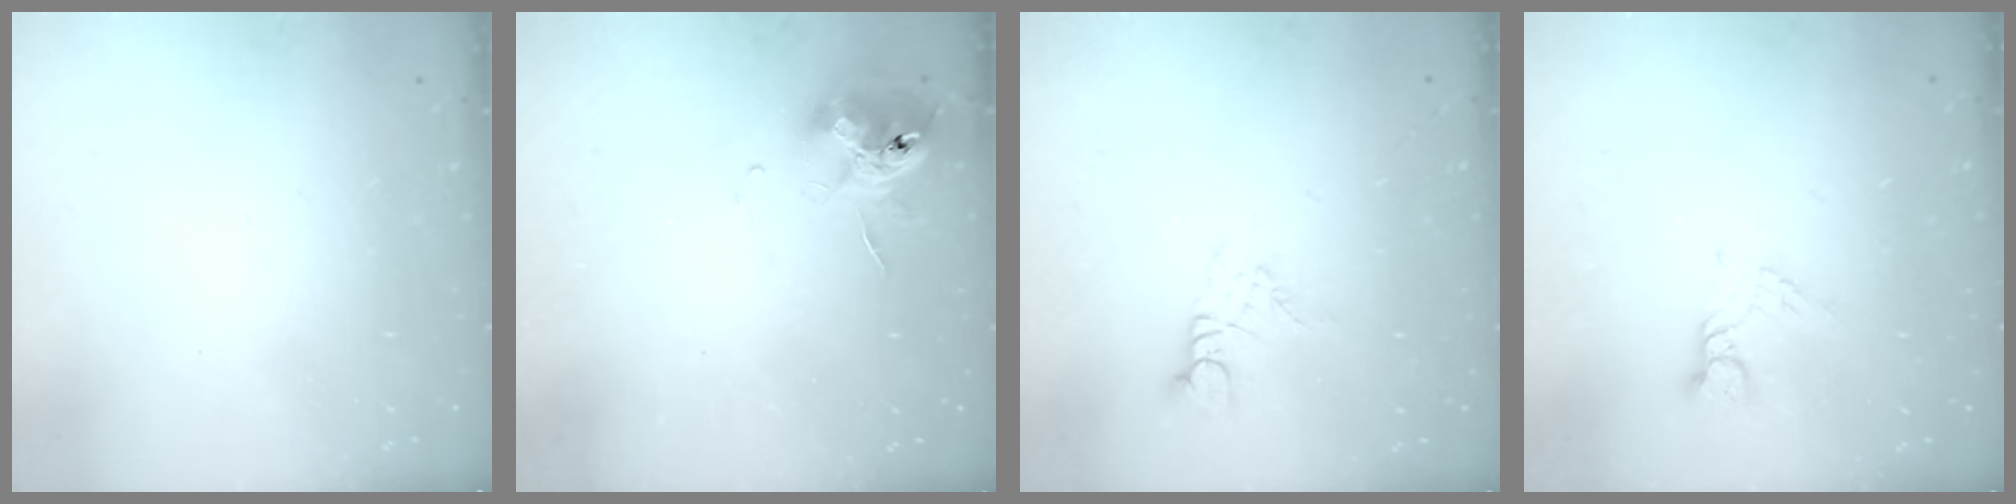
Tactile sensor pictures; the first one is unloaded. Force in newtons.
{"total": 11.1, "press": 11.1, "slide": 0.6}
{"total": 3.1, "press": 3.0, "slide": 0.3}
{"total": 3.3, "press": 3.2, "slide": 0.4}